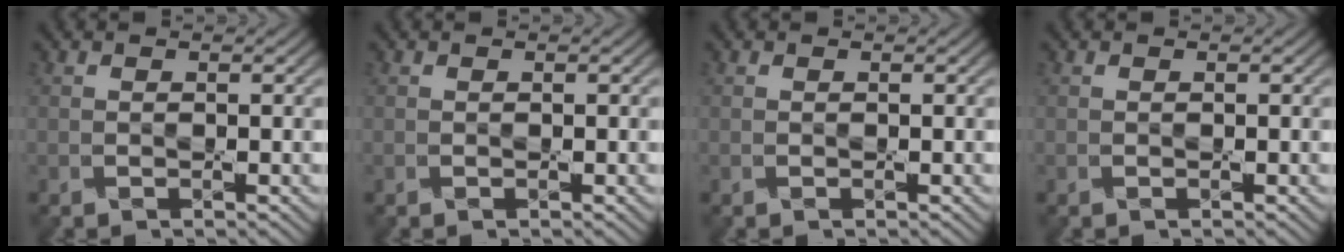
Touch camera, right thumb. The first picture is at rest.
{"total": 0.0}
{"total": 0.0}
{"total": 0.0}